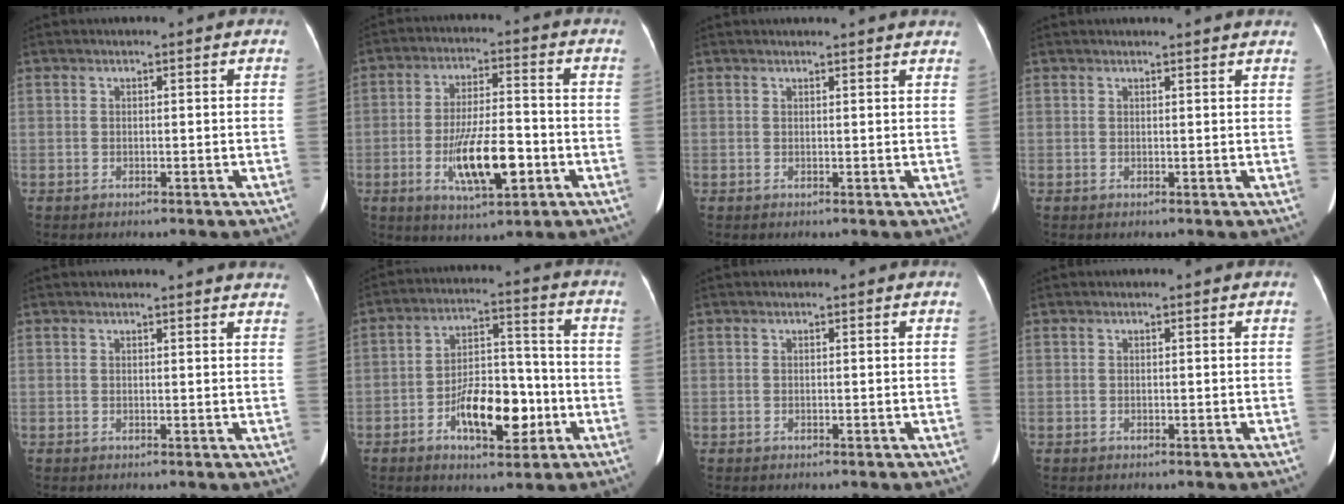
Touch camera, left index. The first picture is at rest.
{"total": 11.1, "force": [-3.5, 3.0, 10.1], "torque": [-0.189, -0.004, -0.054]}
{"total": 5.9, "force": [5.7, 0.3, 1.6], "torque": [-0.017, 0.009, 0.046]}
{"total": 4.5, "force": [4.3, 0.1, 1.2], "torque": [-0.017, 0.008, 0.037]}
{"total": 8.5, "force": [8.2, 1.1, 1.9], "torque": [-0.004, -0.009, 0.065]}
{"total": 11.2, "force": [-4.2, 4.8, 9.2], "torque": [-0.165, 0.017, -0.064]}
{"total": 0.0}
{"total": 0.0}